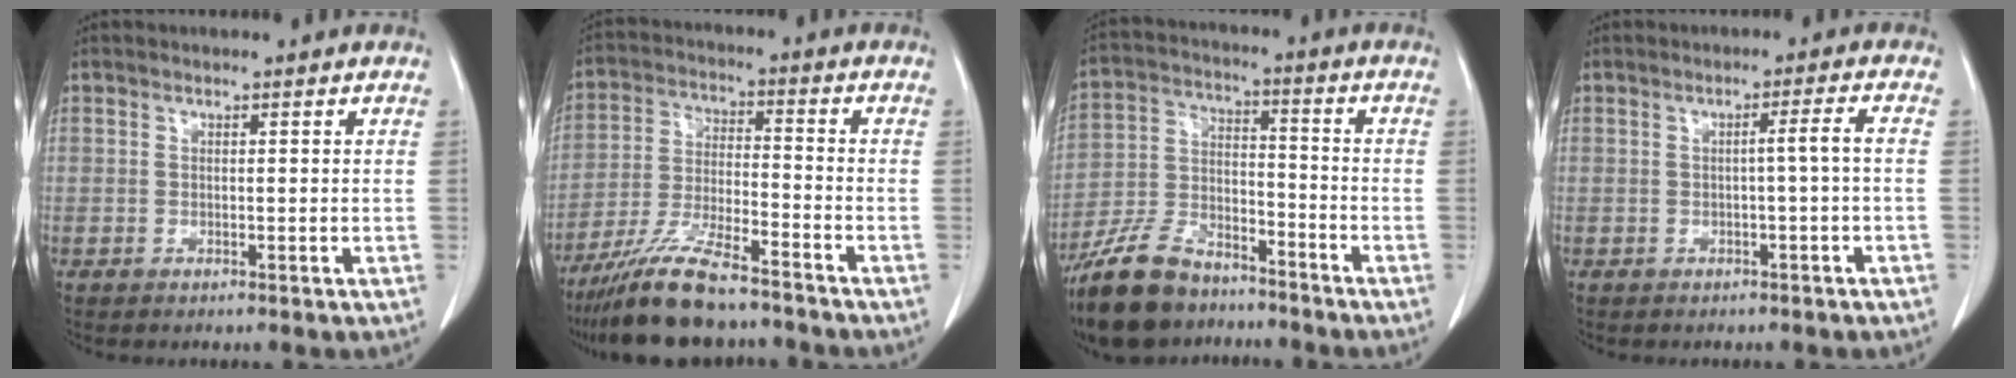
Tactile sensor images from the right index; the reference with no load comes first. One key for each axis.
{"total": 11.8, "fx": -9.8, "fy": 1.7, "fz": 6.3, "tx": -0.122, "ty": -0.023, "tz": -0.178}
{"total": 13.0, "fx": -10.4, "fy": 5.5, "fz": 5.6, "tx": -0.121, "ty": 0.002, "tz": -0.191}
{"total": 2.3, "fx": -0.5, "fy": -0.6, "fz": 2.2, "tx": -0.031, "ty": 0.003, "tz": -0.007}